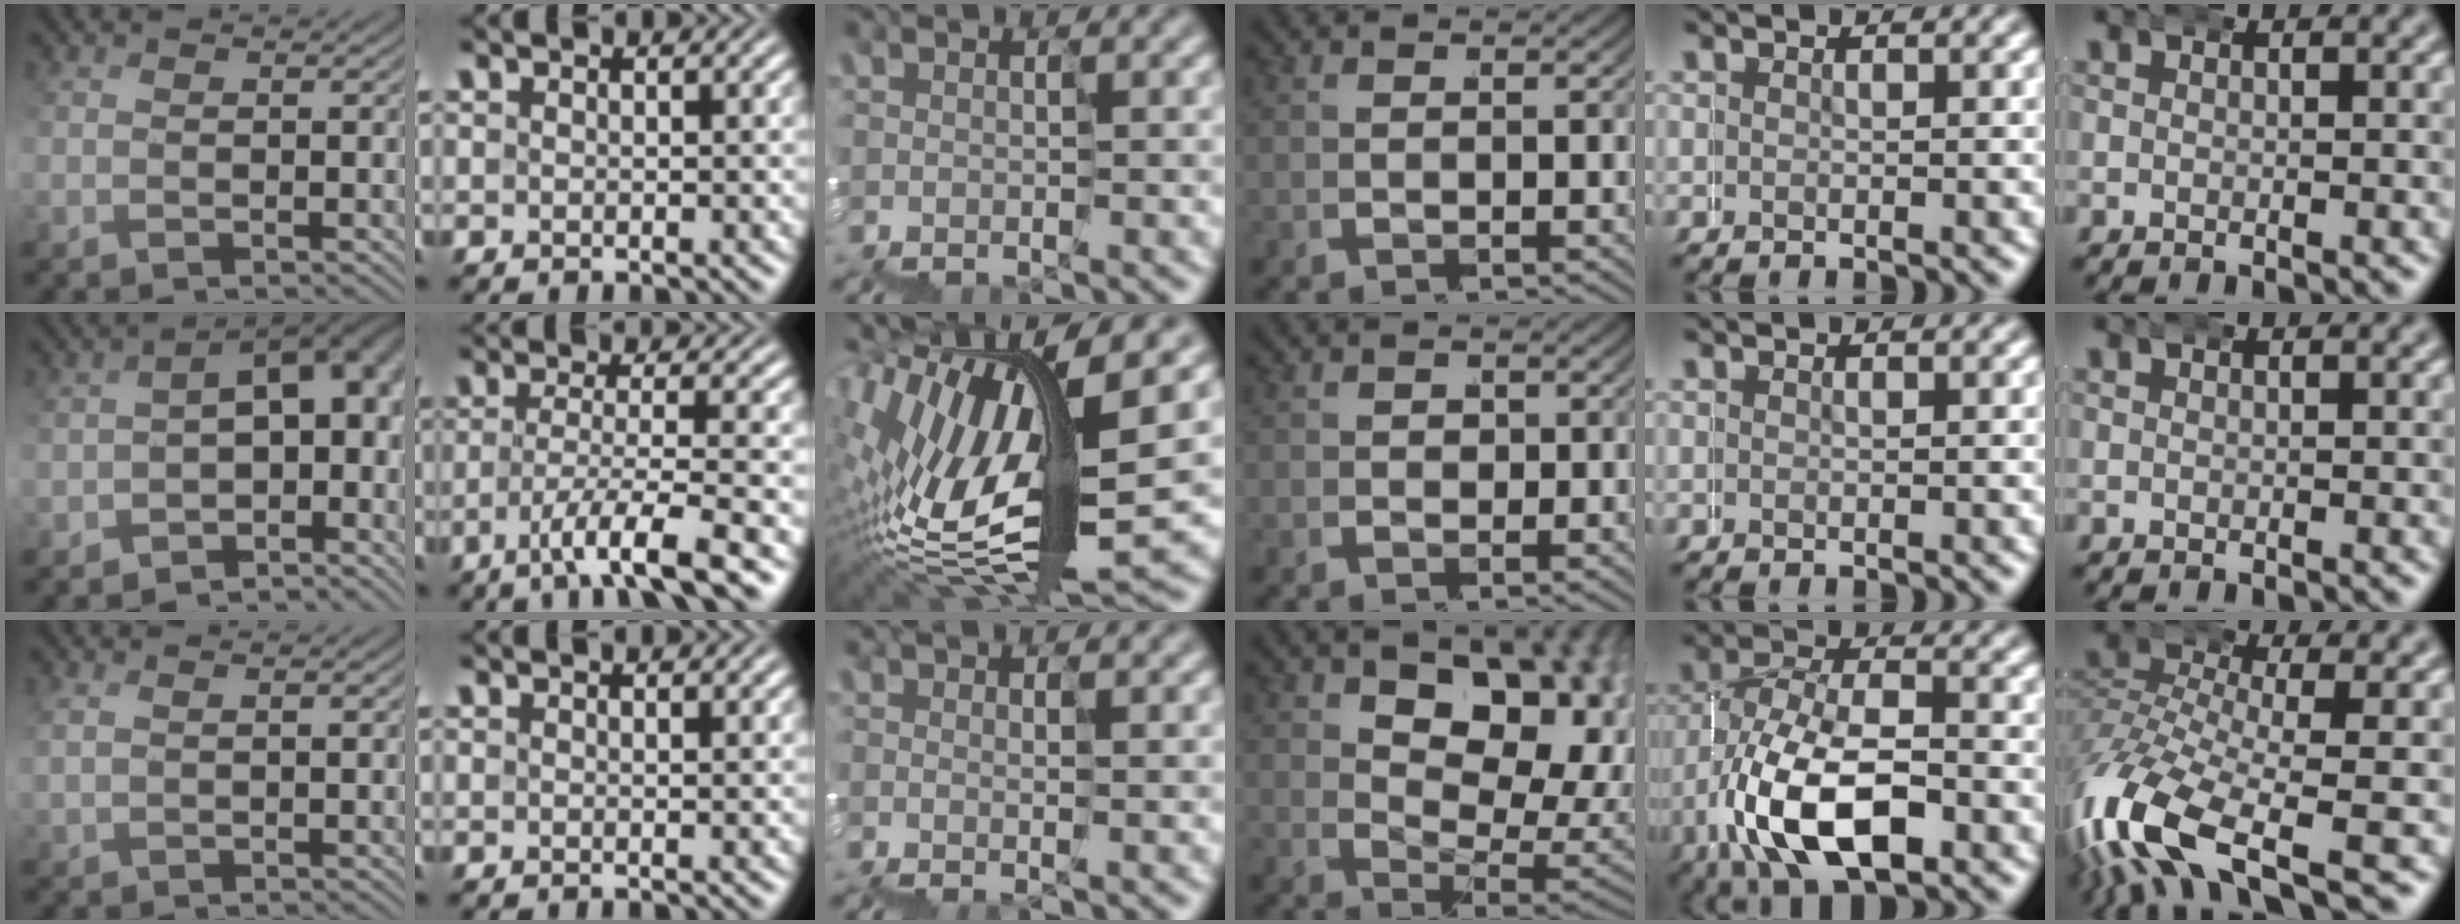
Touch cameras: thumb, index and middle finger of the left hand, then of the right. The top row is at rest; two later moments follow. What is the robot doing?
{"motion": "wrap", "object": "duck tape"}